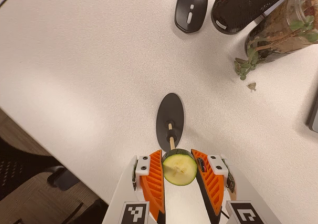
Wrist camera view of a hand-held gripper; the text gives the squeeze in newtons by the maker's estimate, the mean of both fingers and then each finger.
{"total": 9.3, "left": 8.7, "right": 9.9}